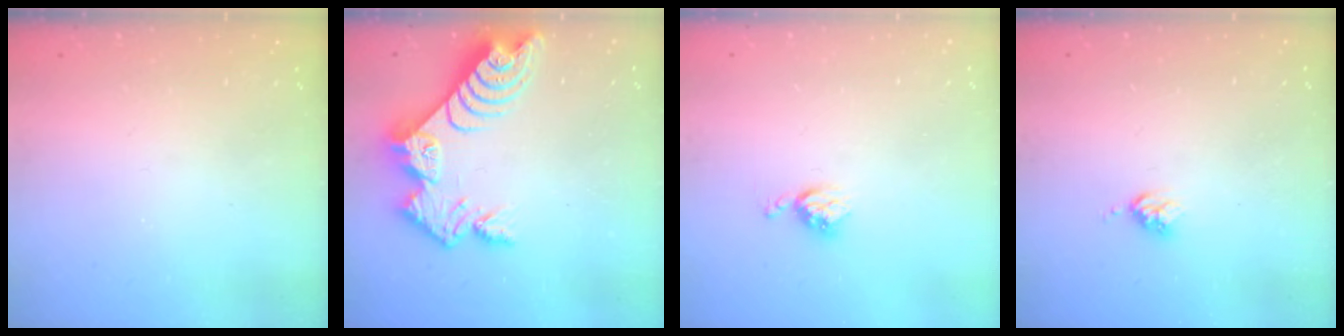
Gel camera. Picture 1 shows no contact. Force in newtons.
{"total": 12.8, "press": 12.8, "slide": 1.0}
{"total": 4.2, "press": 4.2, "slide": 0.5}
{"total": 3.7, "press": 3.6, "slide": 0.5}